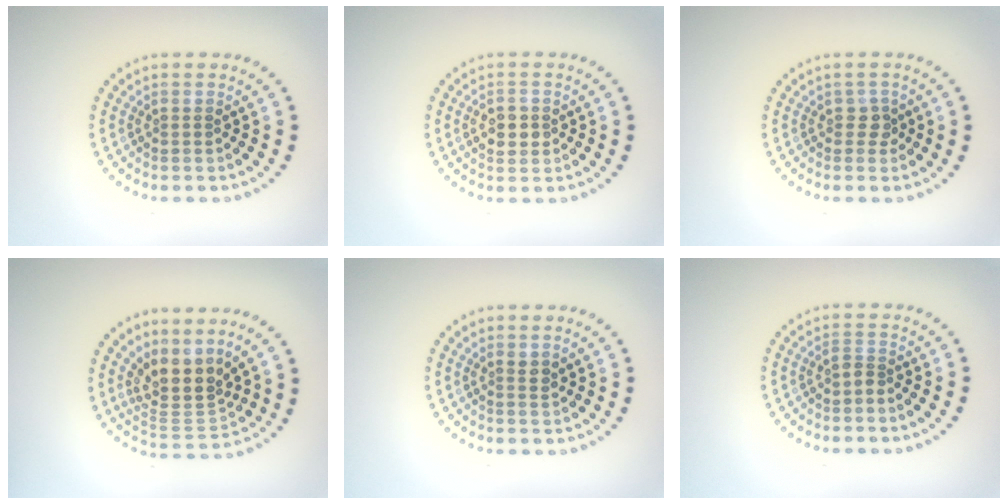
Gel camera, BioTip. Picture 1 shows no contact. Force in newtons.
{"total": 2.6, "press": 2.6, "slide": 0.2}
{"total": 1.2, "press": 1.0, "slide": 0.7}
{"total": 4.2, "press": 3.1, "slide": 2.8}
{"total": 0.9, "press": 0.8, "slide": 0.5}
{"total": 1.0, "press": 0.6, "slide": 0.7}